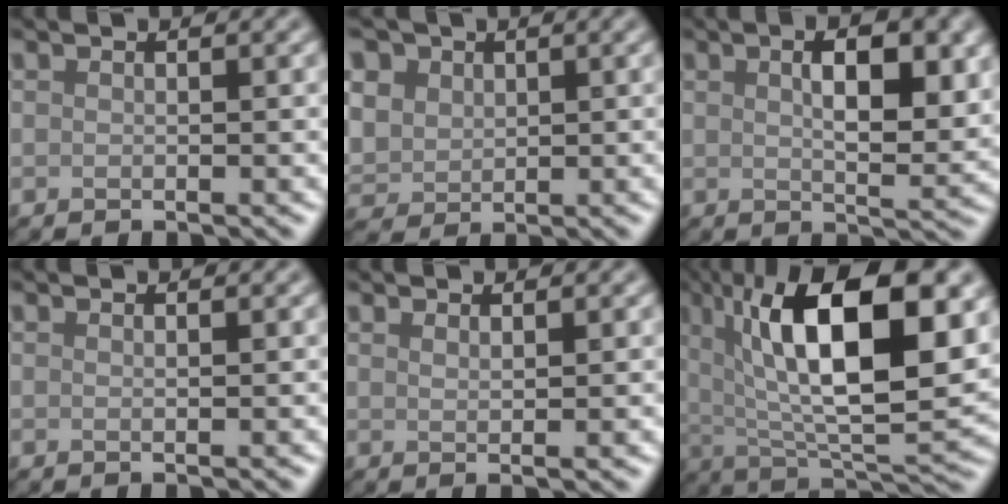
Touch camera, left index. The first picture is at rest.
{"total": 8.1, "force": [3.8, 6.1, 3.6], "torque": [-0.094, 0.022, 0.054]}
{"total": 6.3, "force": [1.8, 2.3, 5.6], "torque": [-0.079, 0.002, 0.030]}
{"total": 0.8, "force": [0.4, 0.2, 0.6], "torque": [-0.004, 0.002, 0.001]}
{"total": 1.2, "force": [0.8, 0.3, 0.9], "torque": [-0.011, -0.001, 0.012]}
{"total": 14.7, "force": [4.6, 5.3, 12.9], "torque": [-0.196, 0.001, 0.069]}